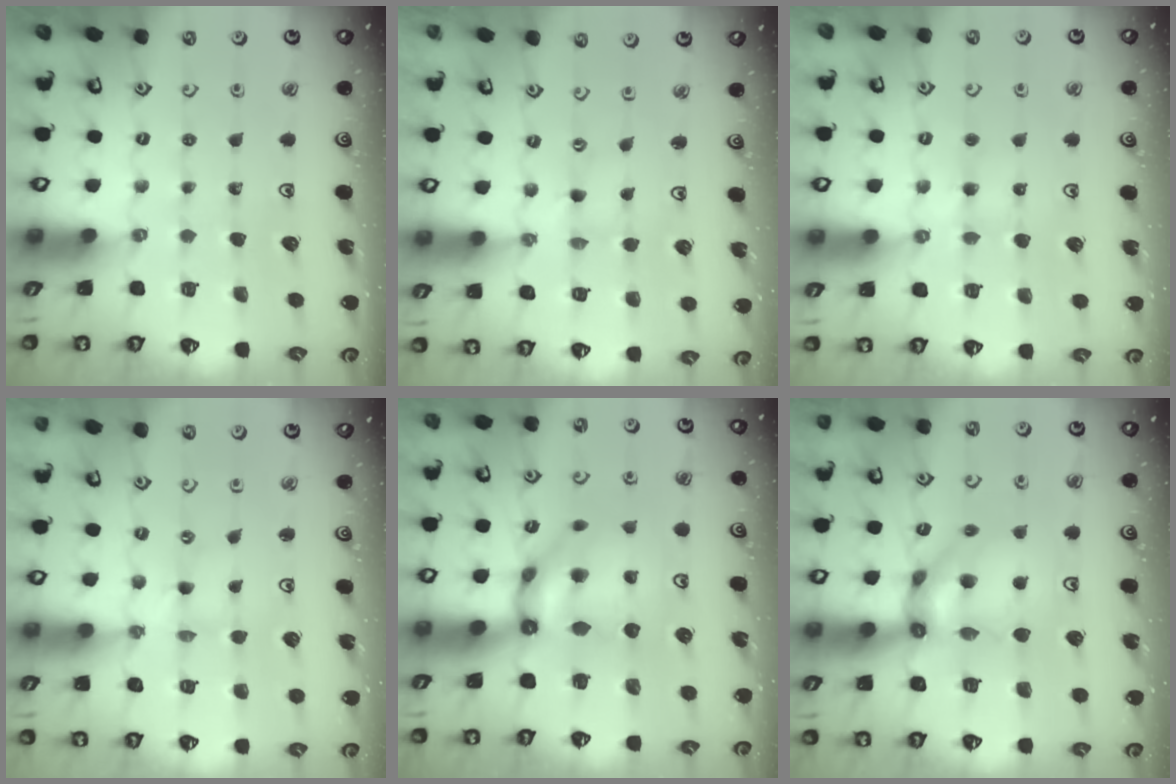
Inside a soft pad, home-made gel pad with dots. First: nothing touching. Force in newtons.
{"total": 0.7, "press": 0.6, "slide": 0.1}
{"total": 3.7, "press": 3.7, "slide": 0.4}
{"total": 0.0}
{"total": 8.8, "press": 8.8, "slide": 0.9}
{"total": 12.3, "press": 12.3, "slide": 1.2}